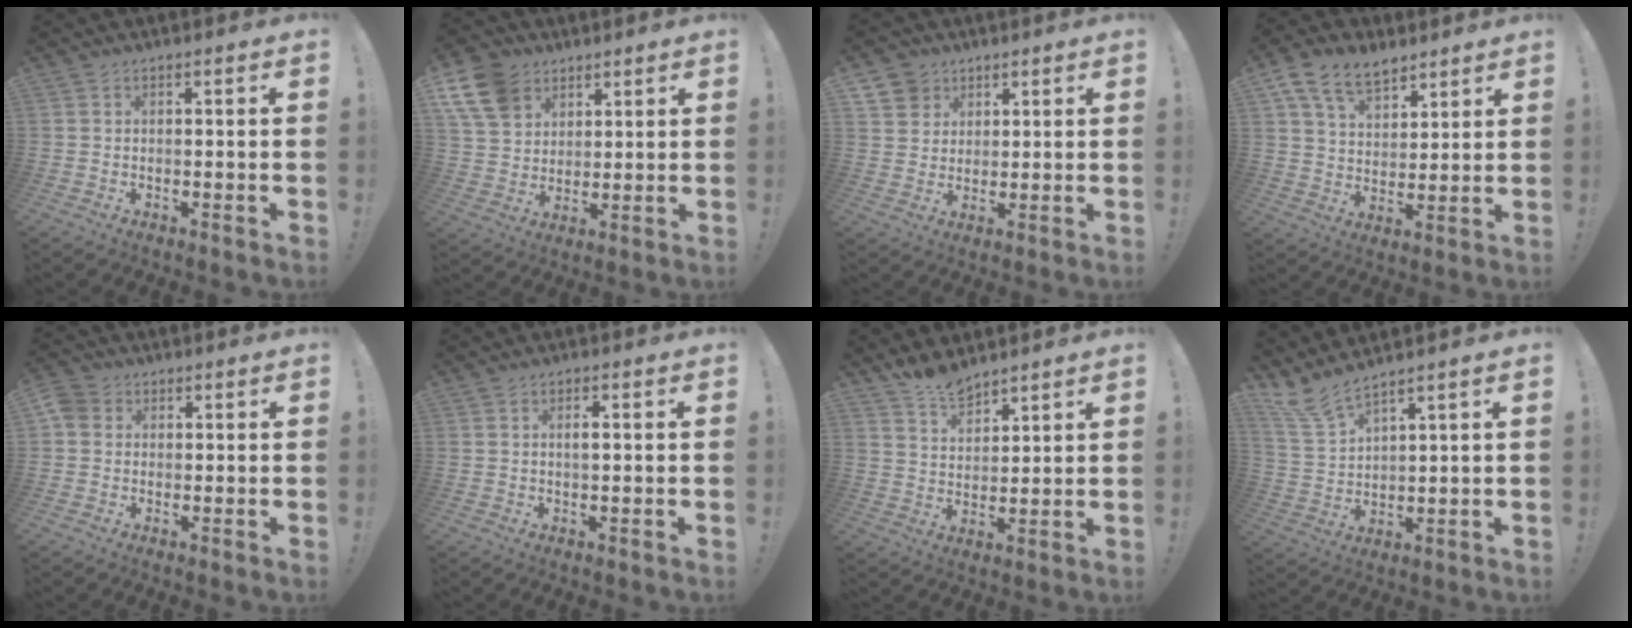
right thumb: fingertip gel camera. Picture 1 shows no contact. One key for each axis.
{"total": 13.3, "fx": 7.0, "fy": 9.8, "fz": 5.7, "tx": -0.101, "ty": -0.035, "tz": 0.140}
{"total": 6.7, "fx": 3.9, "fy": 5.3, "fz": 0.9, "tx": -0.012, "ty": -0.028, "tz": 0.077}
{"total": 12.6, "fx": 8.2, "fy": 7.5, "fz": 5.9, "tx": -0.104, "ty": -0.039, "tz": 0.157}
{"total": 4.1, "fx": 1.0, "fy": 3.6, "fz": 1.8, "tx": -0.041, "ty": 0.006, "tz": 0.020}
{"total": 1.8, "fx": 0.1, "fy": 0.5, "fz": 1.7, "tx": -0.020, "ty": -0.002, "tz": -0.003}
{"total": 7.7, "fx": 6.9, "fy": 2.6, "fz": 1.9, "tx": -0.032, "ty": -0.048, "tz": 0.130}
{"total": 7.4, "fx": 6.3, "fy": 1.5, "fz": 3.5, "tx": -0.086, "ty": -0.027, "tz": 0.122}